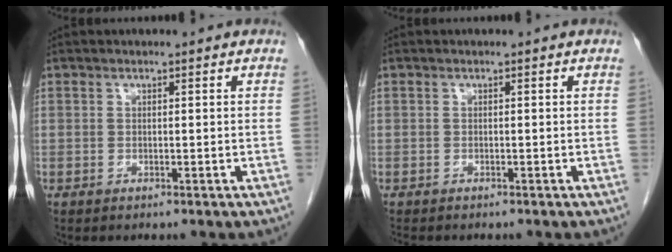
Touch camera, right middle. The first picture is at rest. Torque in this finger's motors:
{"motor_torque": [0.11, -0.03, -0.02, 0.00]}